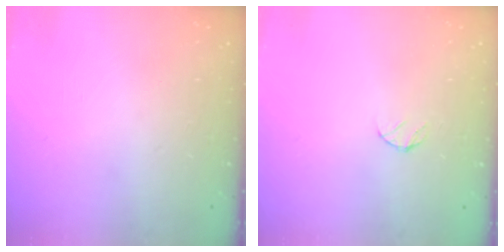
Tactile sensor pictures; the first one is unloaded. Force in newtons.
{"total": 4.0, "press": 3.9, "slide": 0.5}